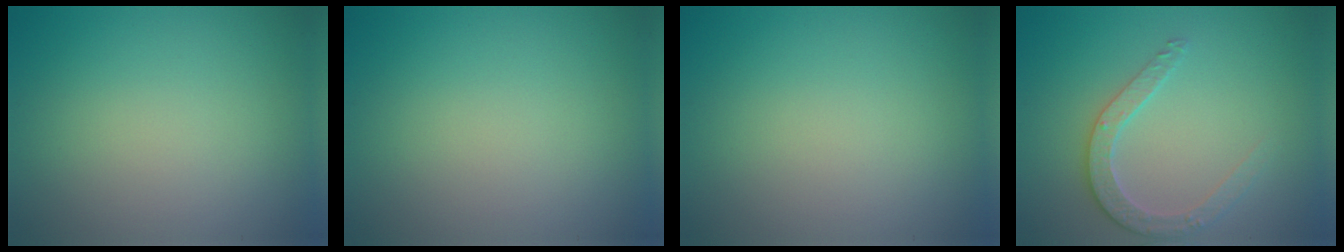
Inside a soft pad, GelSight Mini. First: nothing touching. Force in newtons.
{"total": 0.0}
{"total": 0.0}
{"total": 2.7, "press": 2.6, "slide": 0.7}